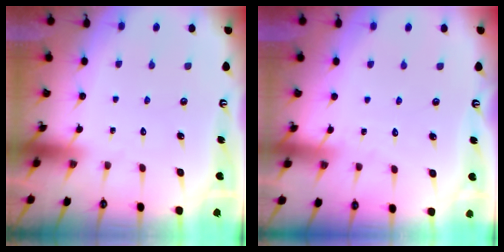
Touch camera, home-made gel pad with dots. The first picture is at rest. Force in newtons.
{"total": 3.6, "press": 3.6, "slide": 0.3}